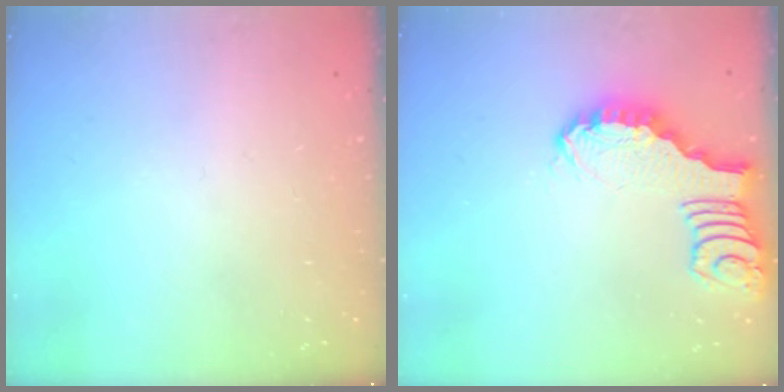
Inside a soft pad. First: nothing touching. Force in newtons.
{"total": 2.4, "press": 2.4, "slide": 0.2}